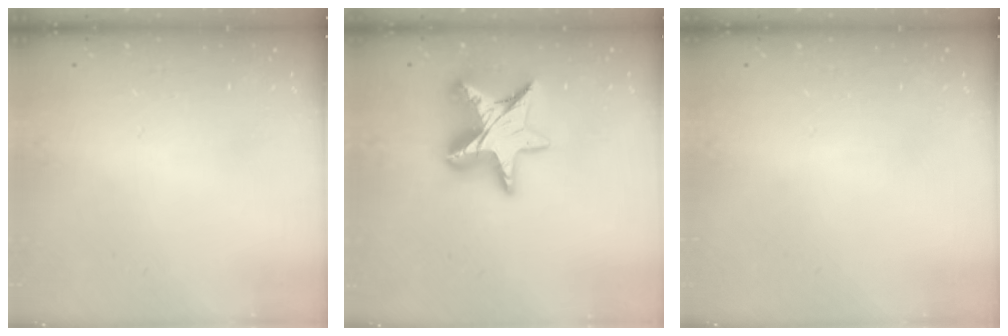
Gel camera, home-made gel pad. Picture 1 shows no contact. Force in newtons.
{"total": 16.4, "press": 16.3, "slide": 1.3}
{"total": 0.0}